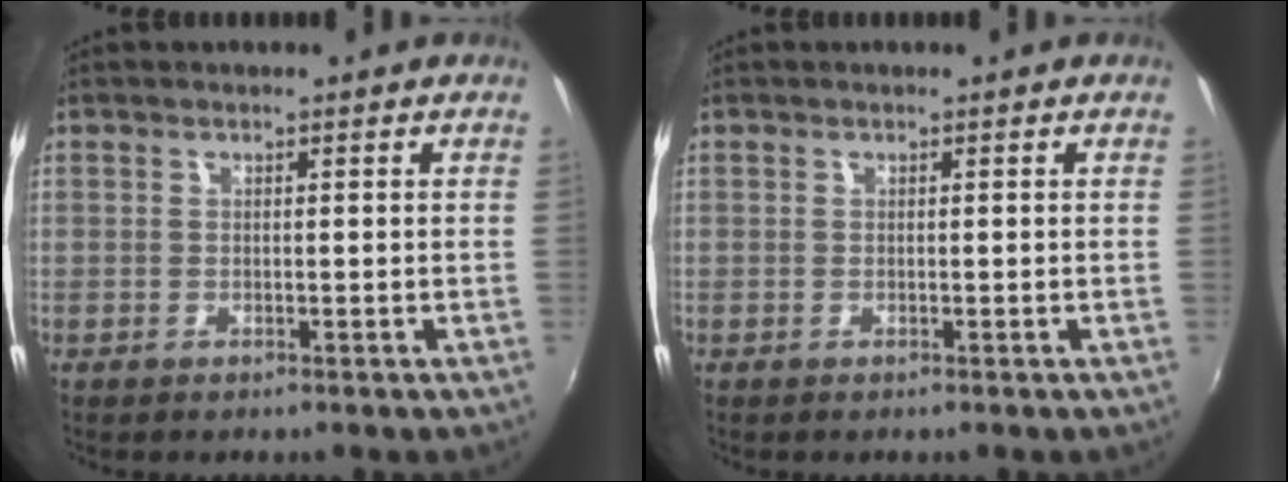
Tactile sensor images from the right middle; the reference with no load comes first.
{"total": 0.0}